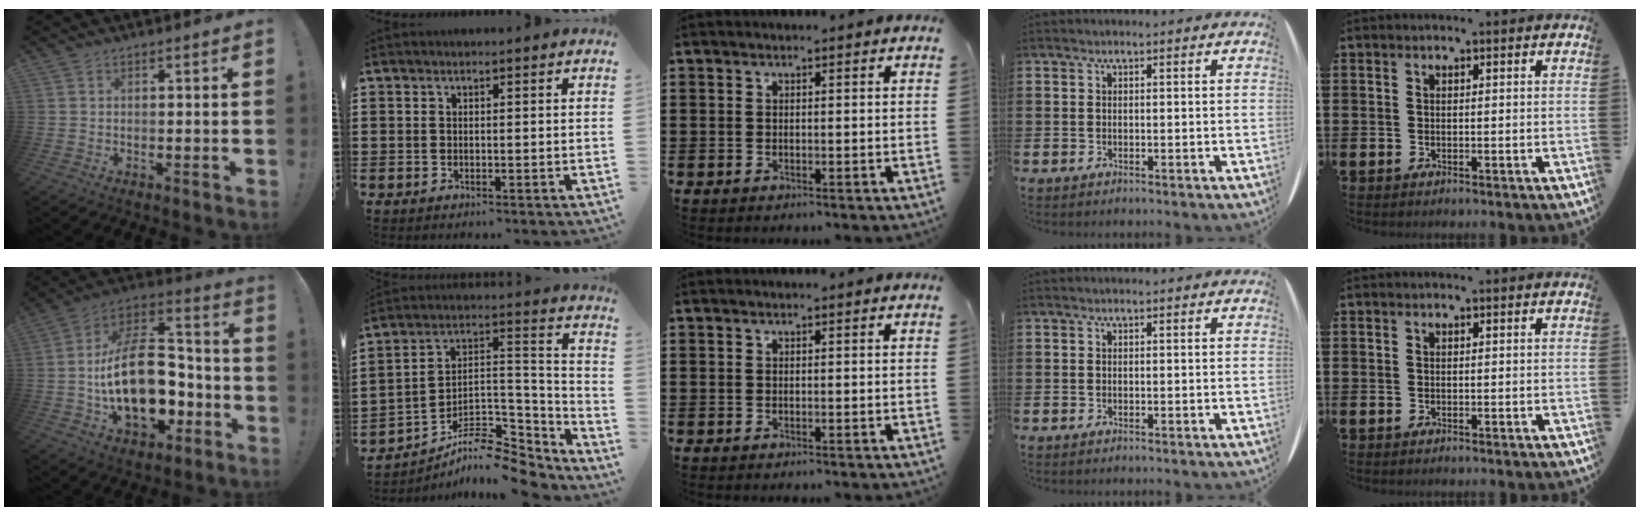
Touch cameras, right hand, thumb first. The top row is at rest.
{"thumb": {"total": 23.8, "force": [-4.6, 14.2, 18.5], "torque": [-0.330, 0.035, -0.067]}, "index": {"total": 9.0, "force": [-7.7, 3.0, 3.6], "torque": [-0.055, 0.015, -0.146]}}